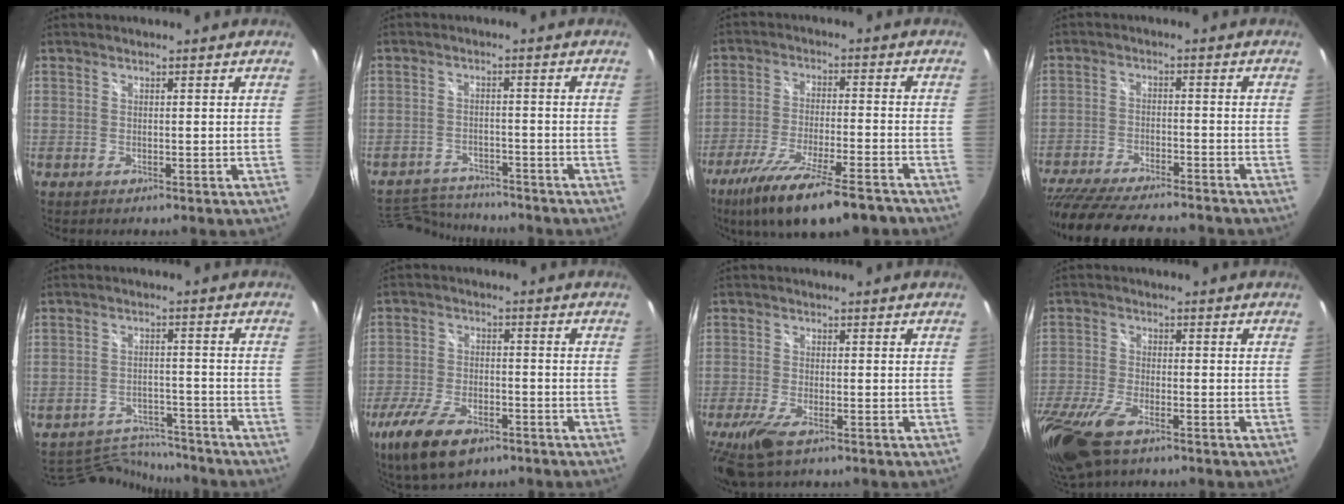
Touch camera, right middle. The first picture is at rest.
{"total": 11.3, "force": [-10.5, 3.0, 2.9], "torque": [-0.083, 0.004, -0.165]}
{"total": 17.0, "force": [-12.8, 3.1, 10.8], "torque": [-0.211, -0.044, -0.210]}
{"total": 20.2, "force": [-17.2, 4.6, 9.5], "torque": [-0.195, -0.041, -0.268]}
{"total": 10.3, "force": [-10.0, 2.0, 1.1], "torque": [-0.037, 0.016, -0.152]}
{"total": 12.4, "force": [-7.8, 5.4, 7.9], "torque": [-0.186, -0.031, -0.143]}
{"total": 7.5, "force": [-4.8, 2.3, 5.3], "torque": [-0.131, -0.027, -0.093]}
{"total": 14.5, "force": [-9.4, 5.6, 9.4], "torque": [-0.227, -0.056, -0.182]}